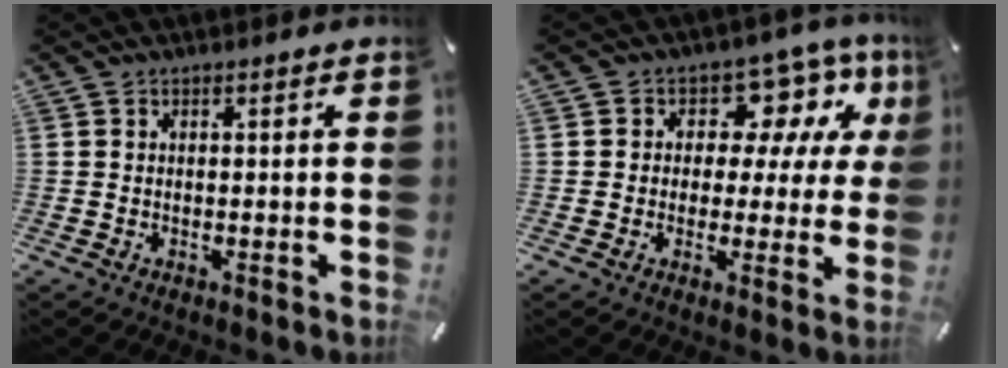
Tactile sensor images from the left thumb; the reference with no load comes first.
{"total": 10.3, "force": [4.5, 7.5, 5.4], "torque": [-0.080, -0.023, 0.082]}